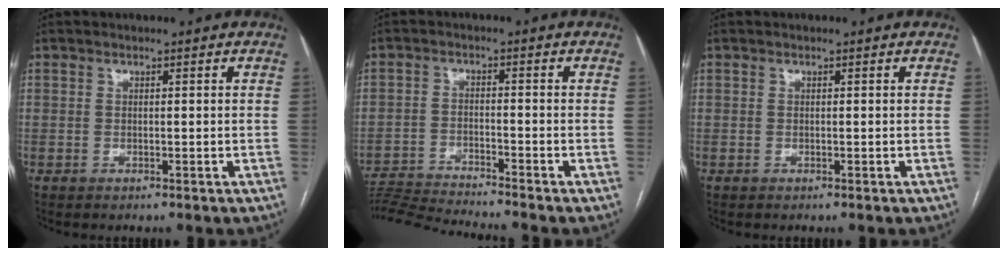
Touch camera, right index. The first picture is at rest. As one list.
[{"total": 10.0, "force": [-9.4, -2.1, 2.3], "torque": [-0.031, -0.008, -0.166]}, {"total": 0.0}]